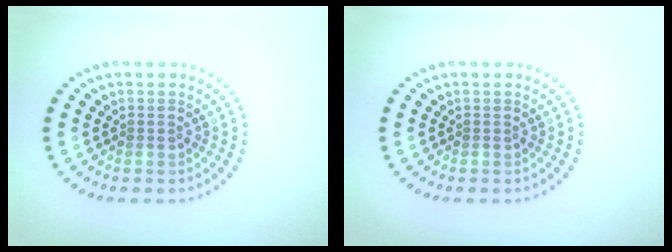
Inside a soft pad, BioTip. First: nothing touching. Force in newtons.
{"total": 0.0}